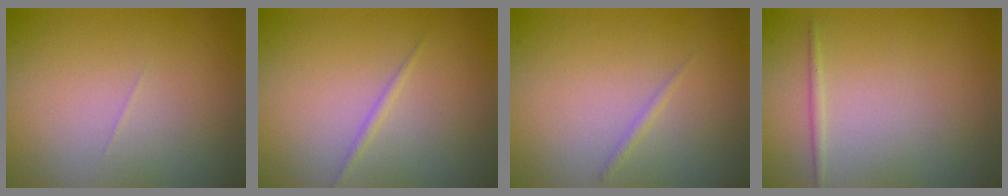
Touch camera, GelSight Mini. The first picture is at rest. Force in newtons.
{"total": 0.7, "press": 0.7, "slide": 0.1}
{"total": 0.6, "press": 0.6, "slide": 0.0}
{"total": 0.6, "press": 0.6, "slide": 0.0}